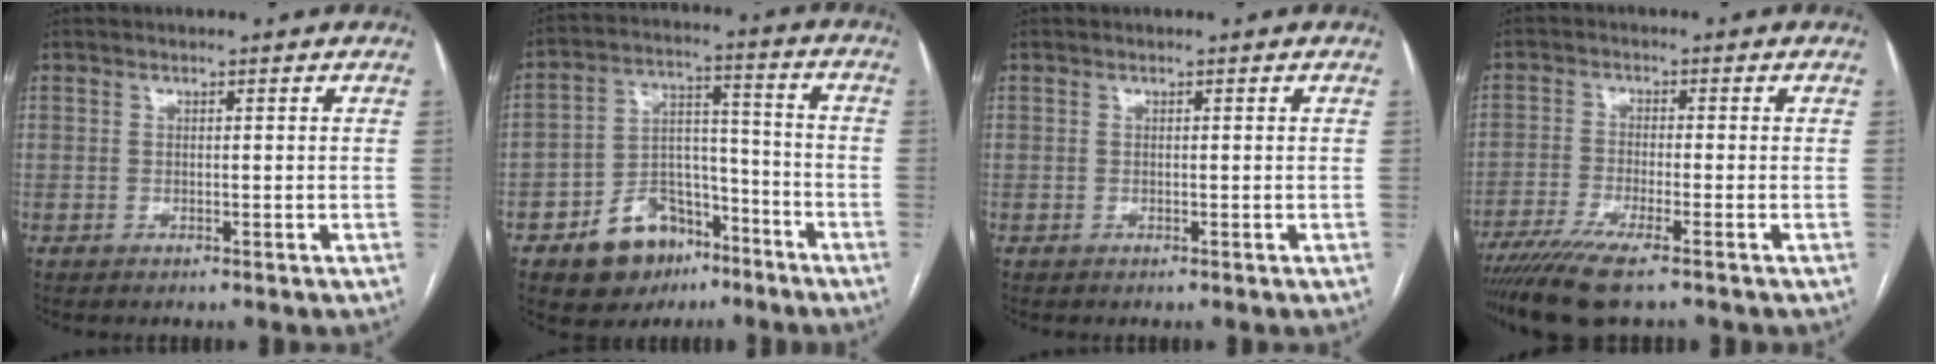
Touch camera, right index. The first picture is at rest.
{"total": 11.8, "force": [-7.2, 7.5, 5.7], "torque": [-0.097, 0.027, -0.112]}
{"total": 0.0}
{"total": 9.7, "force": [-7.3, 0.2, 6.3], "torque": [-0.114, -0.021, -0.125]}